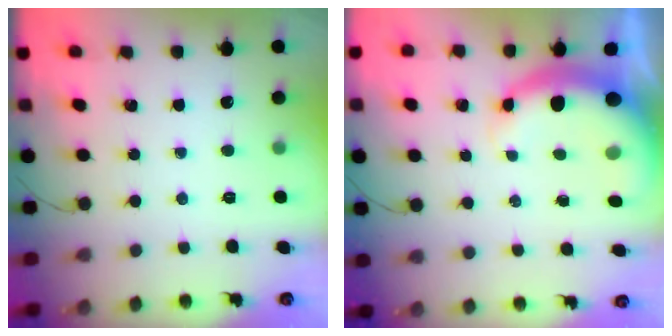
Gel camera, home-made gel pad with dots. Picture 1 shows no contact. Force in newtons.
{"total": 6.7, "press": 6.6, "slide": 1.2}